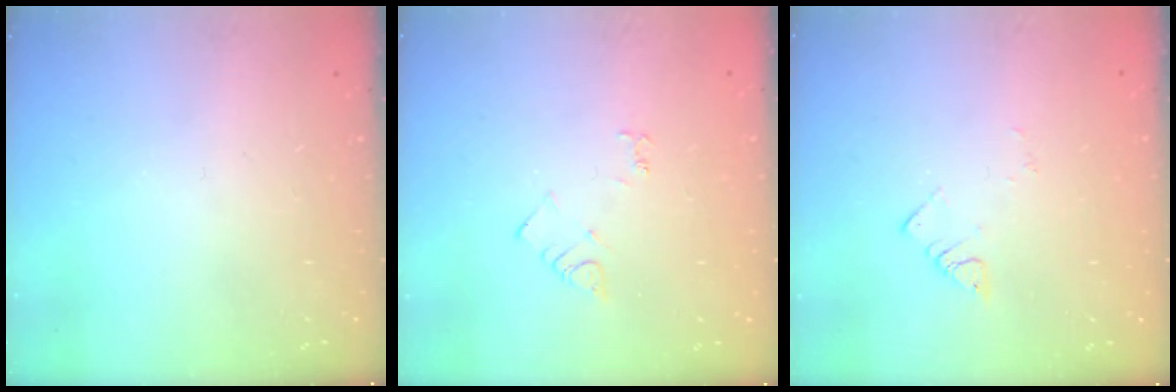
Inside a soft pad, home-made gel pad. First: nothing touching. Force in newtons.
{"total": 3.5, "press": 3.5, "slide": 0.6}
{"total": 2.6, "press": 2.6, "slide": 0.3}